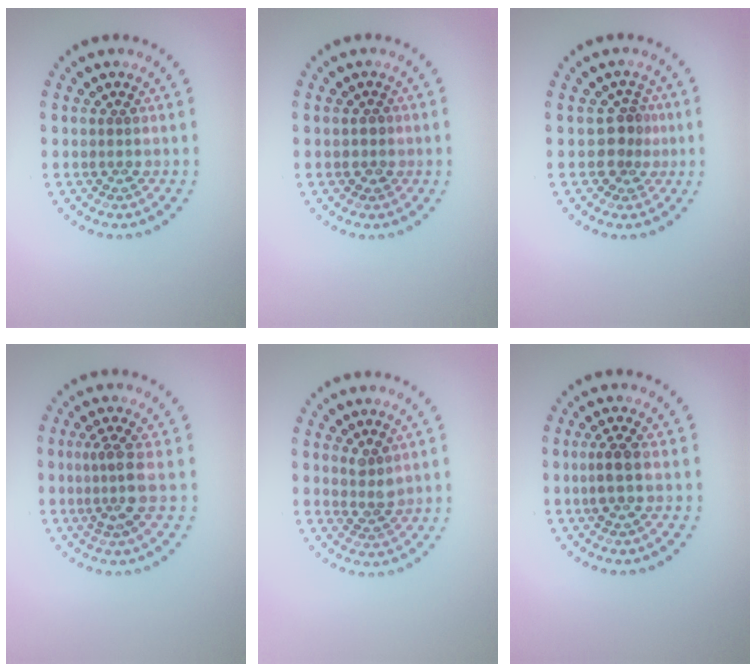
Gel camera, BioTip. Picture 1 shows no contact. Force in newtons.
{"total": 0.9, "press": 0.9, "slide": 0.3}
{"total": 2.3, "press": 1.9, "slide": 1.4}
{"total": 2.6, "press": 1.9, "slide": 1.7}
{"total": 1.8, "press": 1.4, "slide": 1.2}
{"total": 1.9, "press": 1.8, "slide": 0.7}